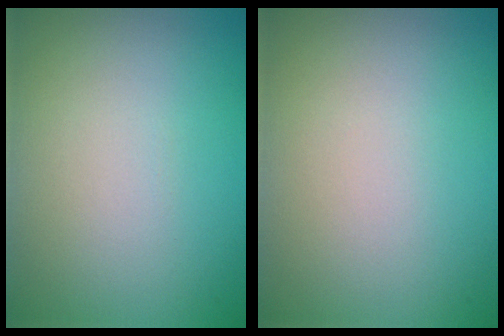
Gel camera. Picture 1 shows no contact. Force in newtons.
{"total": 0.0}